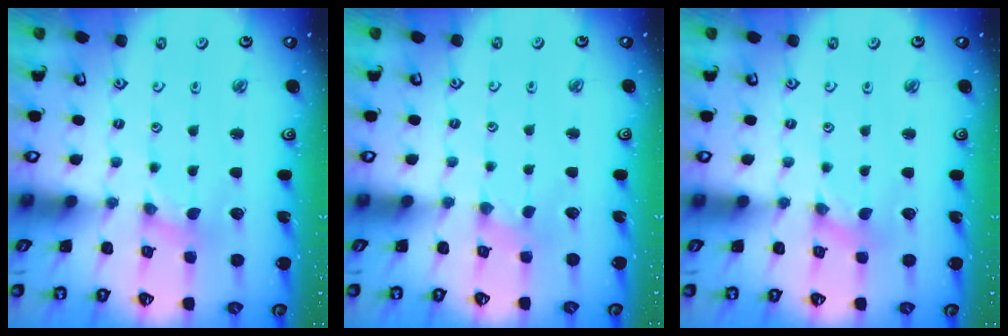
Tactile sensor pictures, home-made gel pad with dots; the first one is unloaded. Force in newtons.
{"total": 0.0}
{"total": 0.0}